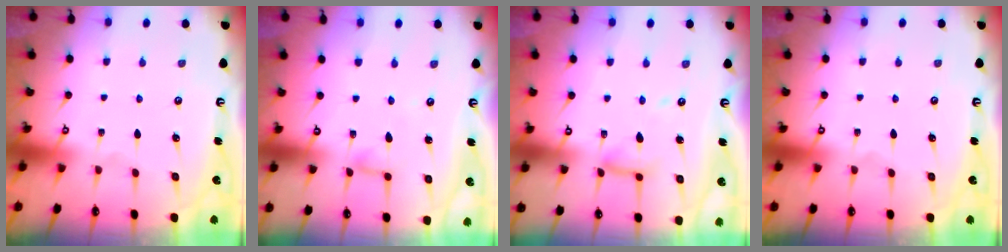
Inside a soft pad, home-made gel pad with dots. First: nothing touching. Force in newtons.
{"total": 3.9, "press": 3.9, "slide": 0.4}
{"total": 9.7, "press": 9.6, "slide": 0.8}
{"total": 0.0}